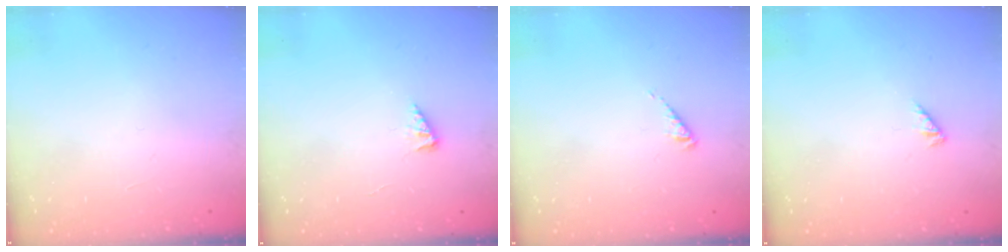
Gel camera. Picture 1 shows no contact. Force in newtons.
{"total": 2.7, "press": 2.7, "slide": 0.4}
{"total": 2.0, "press": 2.0, "slide": 0.5}
{"total": 1.1, "press": 1.1, "slide": 0.3}